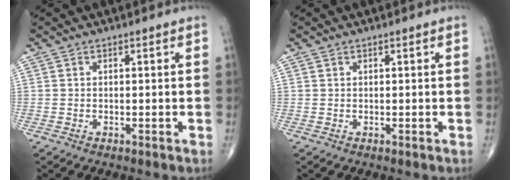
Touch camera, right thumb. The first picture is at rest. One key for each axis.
{"total": 0.0}